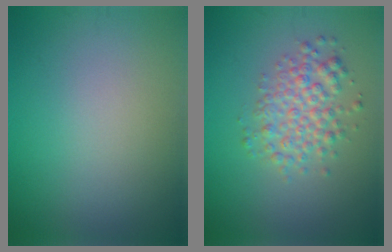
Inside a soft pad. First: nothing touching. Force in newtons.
{"total": 3.5, "press": 3.5, "slide": 0.1}